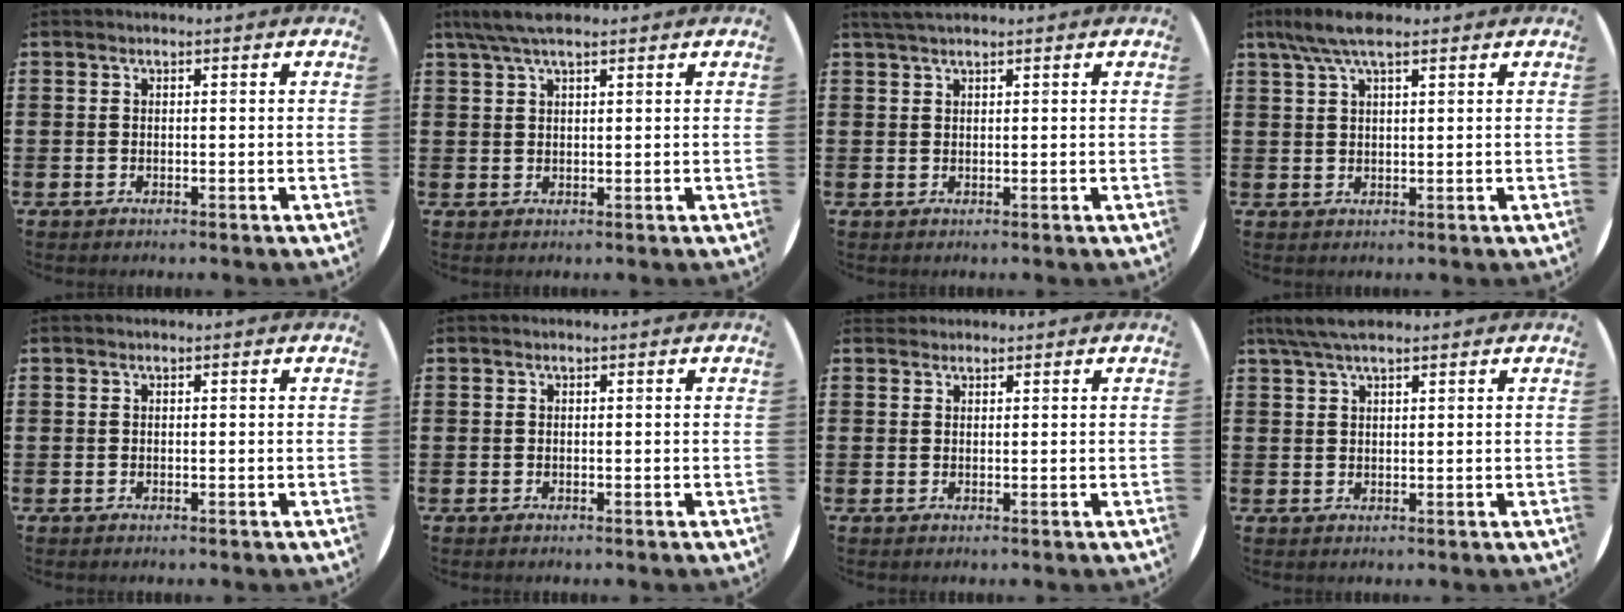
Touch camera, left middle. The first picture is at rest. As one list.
[{"total": 3.7, "force": [2.7, 0.9, 2.3], "torque": [-0.050, 0.006, 0.048]}, {"total": 1.8, "force": [1.6, 0.3, 0.9], "torque": [-0.019, 0.004, 0.028]}, {"total": 5.4, "force": [3.7, 1.6, 3.6], "torque": [-0.077, 0.006, 0.065]}, {"total": 0.0}, {"total": 0.0}, {"total": 0.9, "force": [0.8, 0.3, -0.2], "torque": [0.004, 0.004, 0.015]}, {"total": 3.3, "force": [2.5, 0.8, 2.0], "torque": [-0.042, 0.006, 0.045]}]